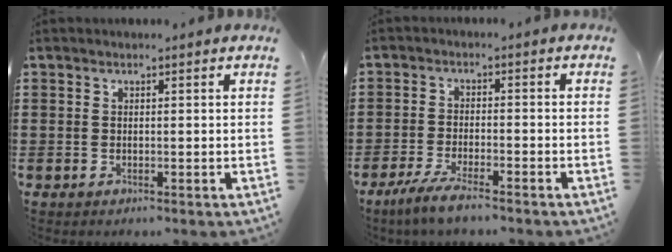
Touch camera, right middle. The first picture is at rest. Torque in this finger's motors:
{"motor_torque": [2.14, 0.00, 0.27, 0.10]}